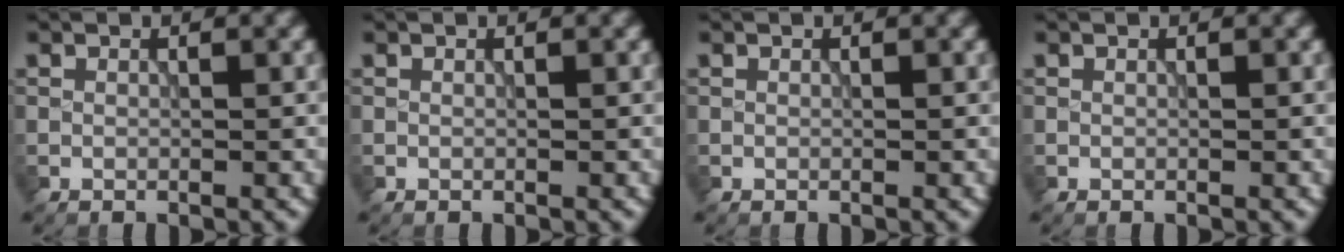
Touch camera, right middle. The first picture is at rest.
{"total": 0.0}
{"total": 0.0}
{"total": 0.0}